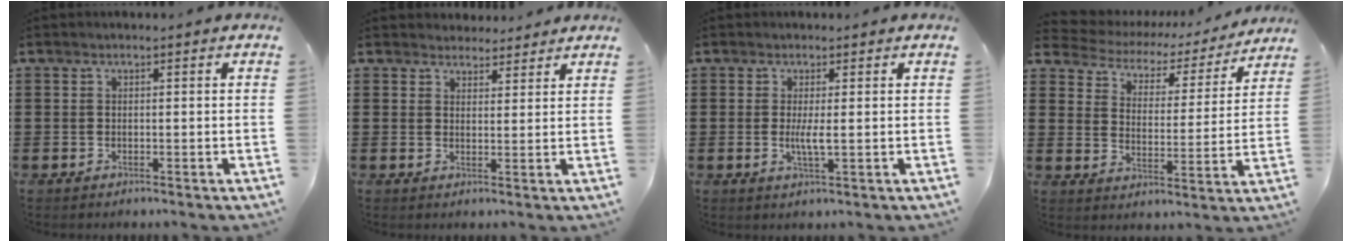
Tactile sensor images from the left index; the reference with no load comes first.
{"total": 3.1, "force": [2.8, 1.4, 0.0], "torque": [-0.009, 0.000, 0.053]}
{"total": 2.9, "force": [0.1, 0.4, 2.9], "torque": [-0.052, -0.005, 0.001]}
{"total": 3.5, "force": [3.2, 1.3, 0.1], "torque": [-0.029, -0.026, 0.047]}